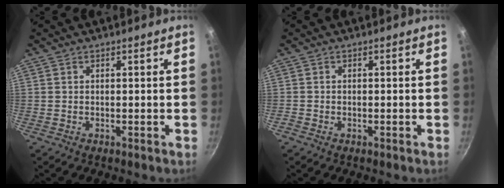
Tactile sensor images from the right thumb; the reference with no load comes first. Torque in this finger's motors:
{"motor_torque": [-0.62, -0.04, -0.21, -0.19, 0.05]}